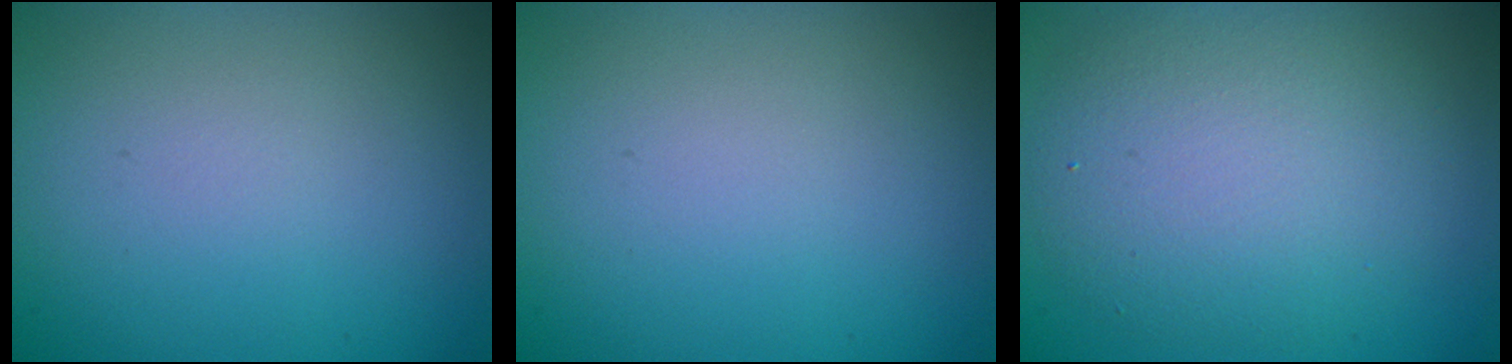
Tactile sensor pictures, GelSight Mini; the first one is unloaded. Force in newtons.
{"total": 0.0}
{"total": 6.2, "press": 6.1, "slide": 0.5}